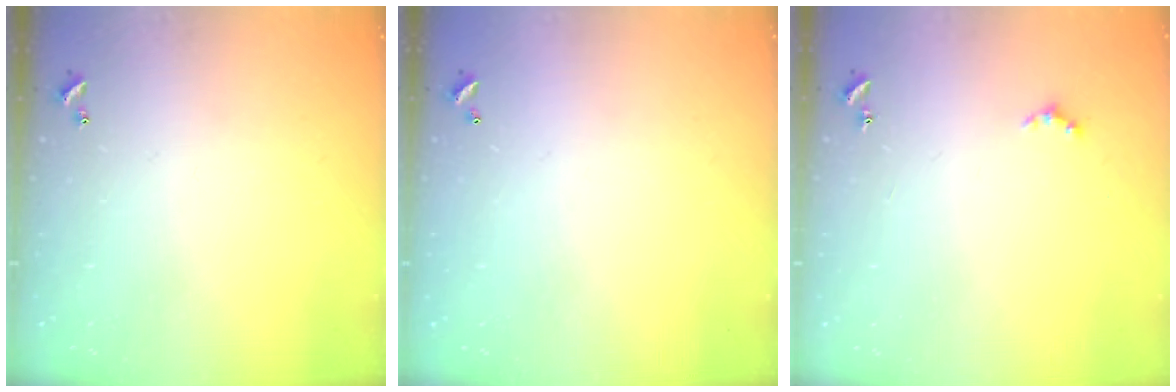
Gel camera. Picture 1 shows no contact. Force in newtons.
{"total": 2.8, "press": 2.8, "slide": 0.1}
{"total": 0.7, "press": 0.6, "slide": 0.4}